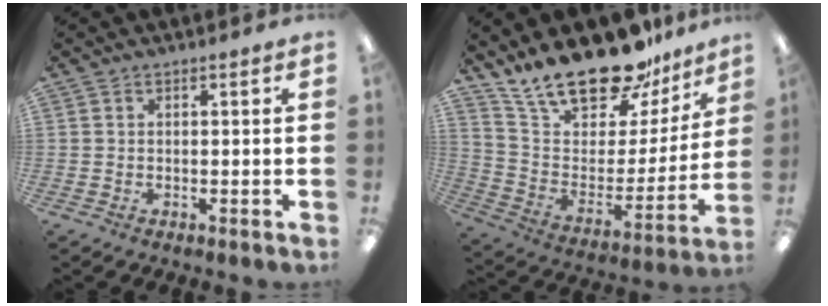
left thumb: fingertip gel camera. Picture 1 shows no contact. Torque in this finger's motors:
{"motor_torque": [0.58, 0.49, 1.57, -1.20, 0.33]}